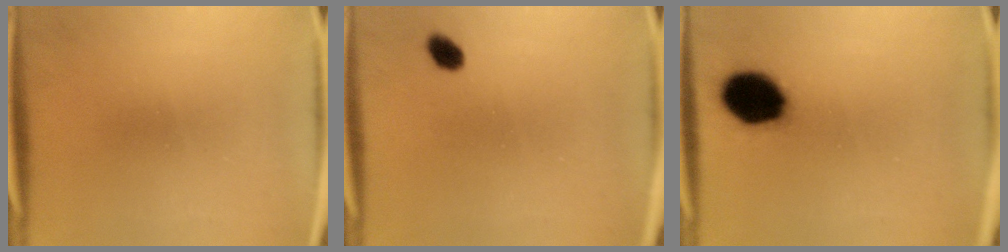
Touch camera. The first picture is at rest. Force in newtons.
{"total": 2.4}
{"total": 13.6}